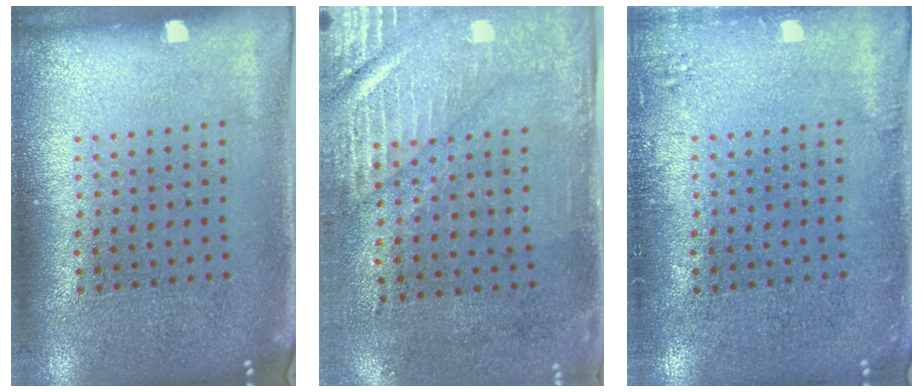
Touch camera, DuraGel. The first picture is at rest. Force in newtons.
{"total": 2.9, "press": 2.4, "slide": 1.6}
{"total": 1.3, "press": 1.2, "slide": 0.3}